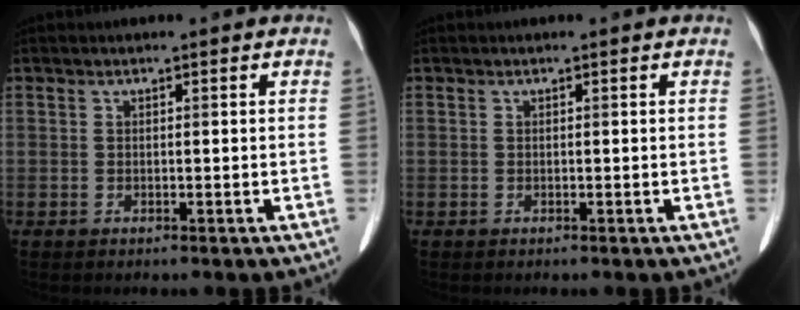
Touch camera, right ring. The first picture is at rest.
{"total": 0.0}